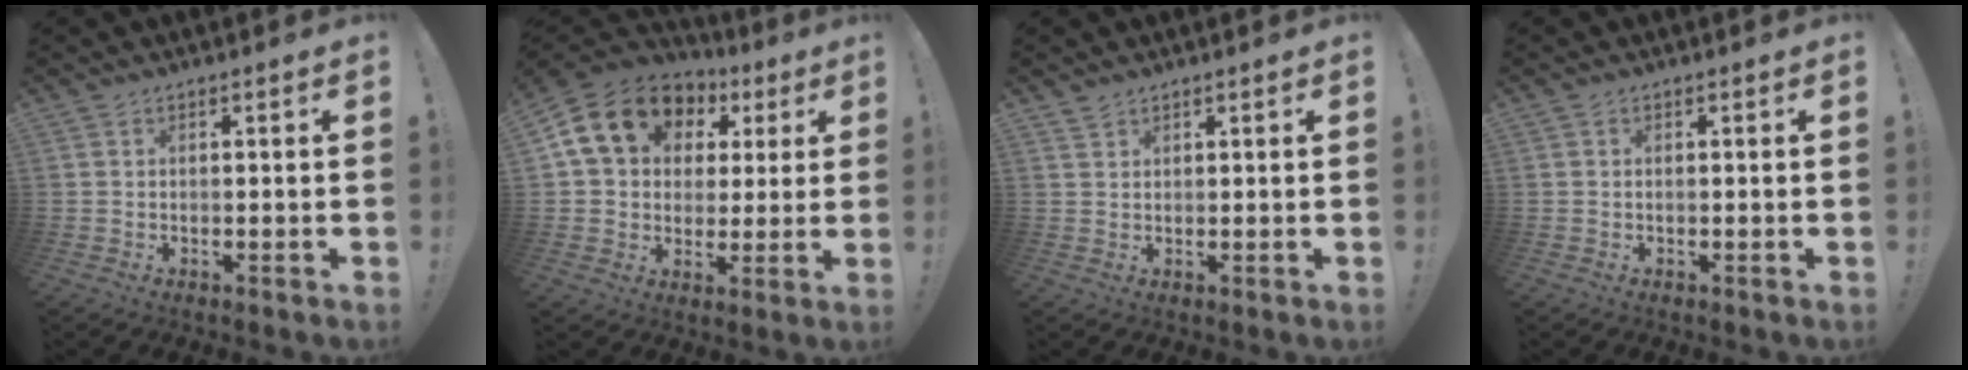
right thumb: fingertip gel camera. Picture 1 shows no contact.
{"total": 17.0, "force": [6.8, 13.0, 8.6], "torque": [-0.136, -0.015, 0.138]}
{"total": 1.6, "force": [1.5, 0.6, 0.2], "torque": [0.004, -0.009, 0.027]}
{"total": 0.0}